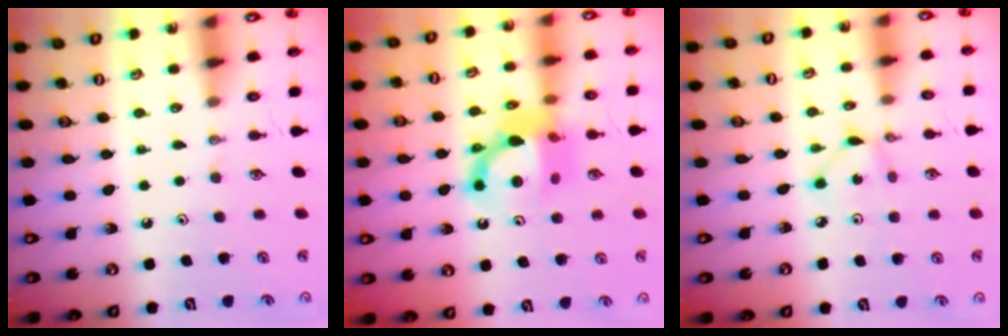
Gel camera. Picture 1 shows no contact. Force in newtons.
{"total": 12.5, "press": 12.4, "slide": 1.4}
{"total": 1.7, "press": 1.7, "slide": 0.1}